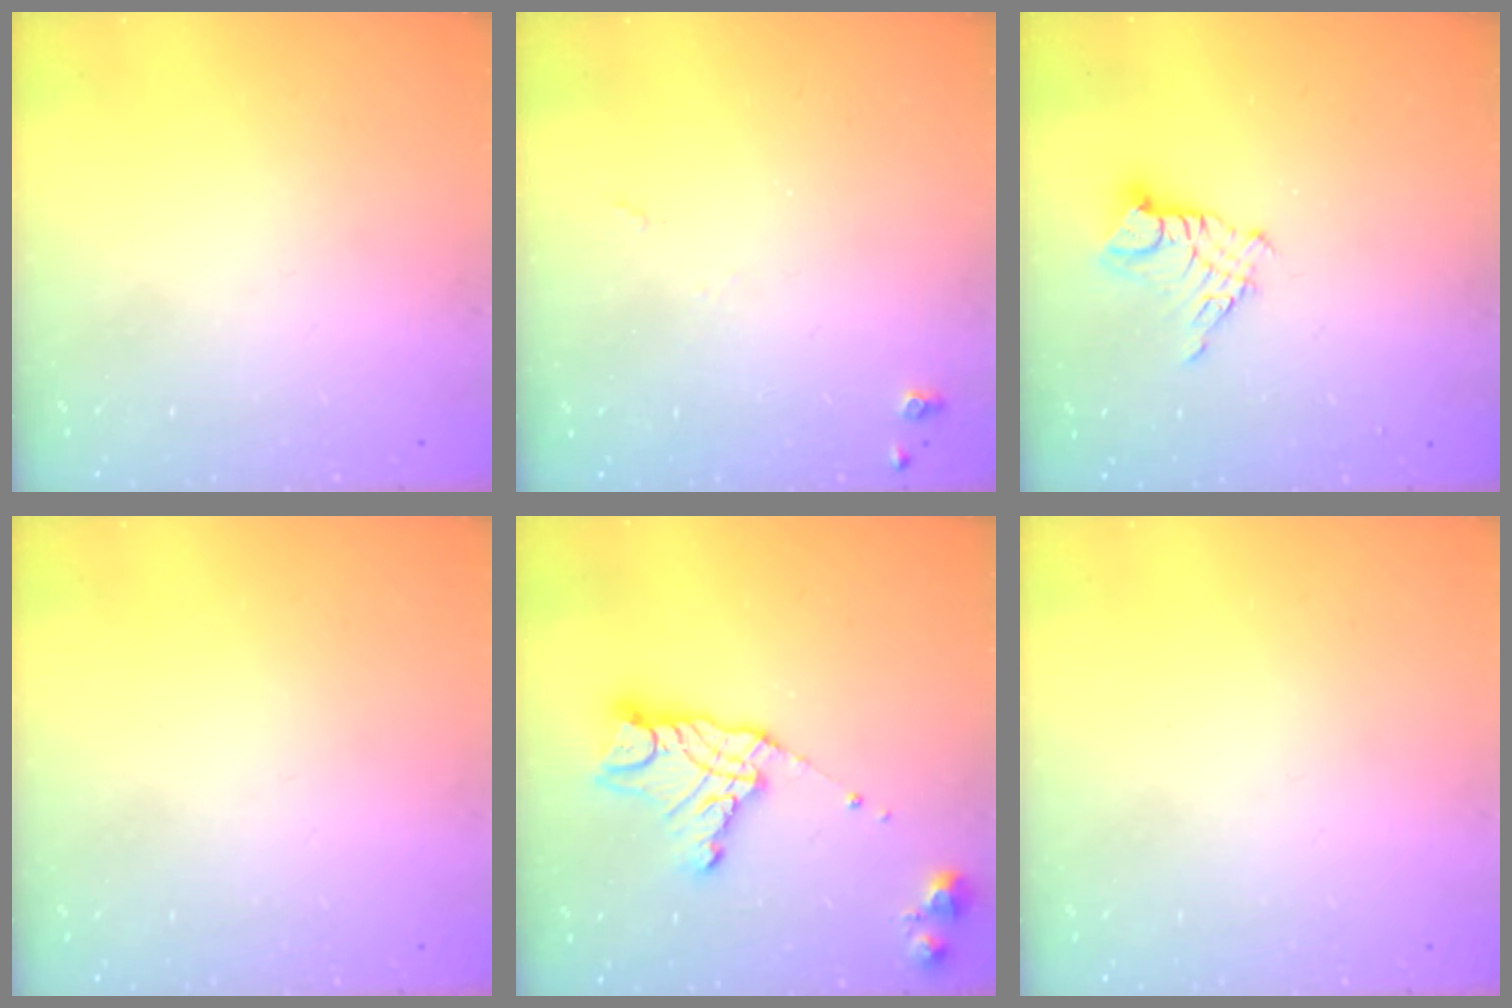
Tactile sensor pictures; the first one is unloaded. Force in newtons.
{"total": 4.4, "press": 4.4, "slide": 0.7}
{"total": 8.7, "press": 8.6, "slide": 0.8}
{"total": 0.0}
{"total": 14.3, "press": 14.3, "slide": 1.1}
{"total": 0.0}